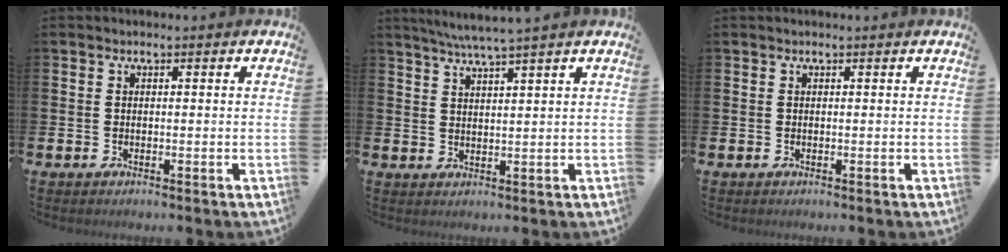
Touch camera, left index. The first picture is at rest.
{"total": 4.1, "force": [3.7, -0.9, 1.4], "torque": [-0.035, -0.012, 0.065]}
{"total": 0.0}